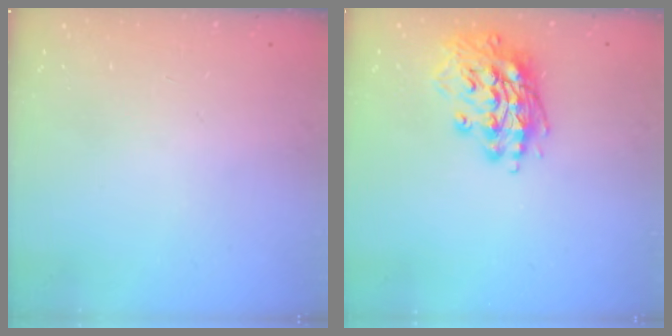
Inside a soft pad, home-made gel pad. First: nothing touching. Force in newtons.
{"total": 15.7, "press": 15.5, "slide": 2.5}